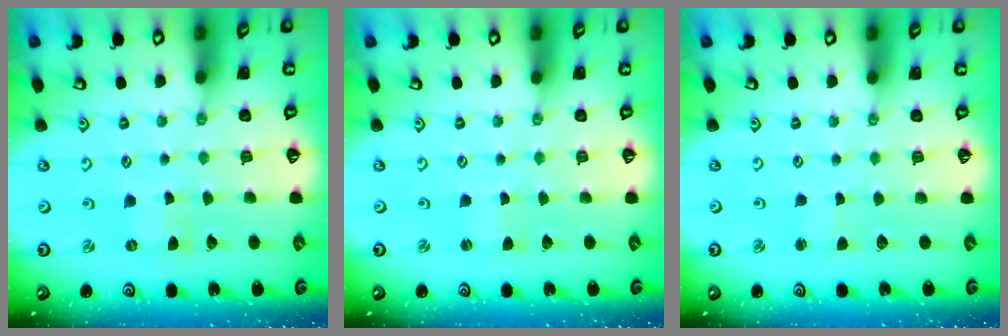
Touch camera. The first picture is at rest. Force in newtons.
{"total": 0.6, "press": 0.6, "slide": 0.0}
{"total": 0.8, "press": 0.7, "slide": 0.3}